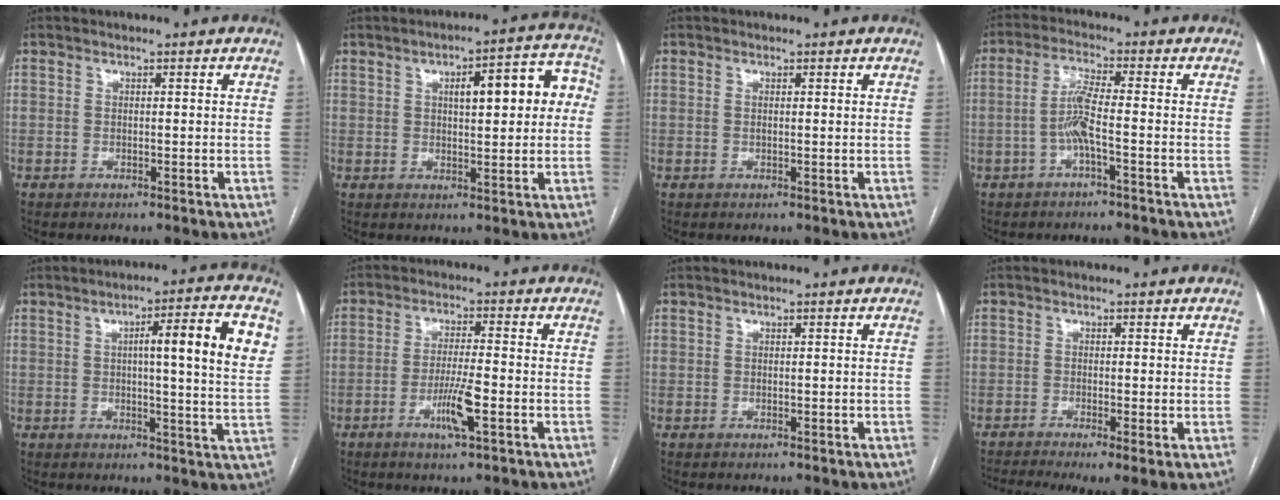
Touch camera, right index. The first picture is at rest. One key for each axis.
{"total": 9.8, "fx": 1.8, "fy": 2.8, "fz": 9.2, "tx": -0.116, "ty": 0.034, "tz": 0.021}
{"total": 0.6, "fx": 0.1, "fy": 0.1, "fz": 0.5, "tx": -0.016, "ty": -0.002, "tz": 0.003}
{"total": 5.0, "fx": -1.5, "fy": 0.0, "fz": 4.7, "tx": -0.100, "ty": 0.009, "tz": -0.031}
{"total": 11.7, "fx": 3.2, "fy": 0.2, "fz": 11.2, "tx": -0.155, "ty": 0.012, "tz": 0.038}
{"total": 6.1, "fx": -2.4, "fy": 0.3, "fz": 5.6, "tx": -0.107, "ty": -0.008, "tz": -0.044}
{"total": 0.0}
{"total": 8.1, "fx": -5.0, "fy": 1.6, "fz": 6.2, "tx": -0.107, "ty": -0.010, "tz": -0.083}